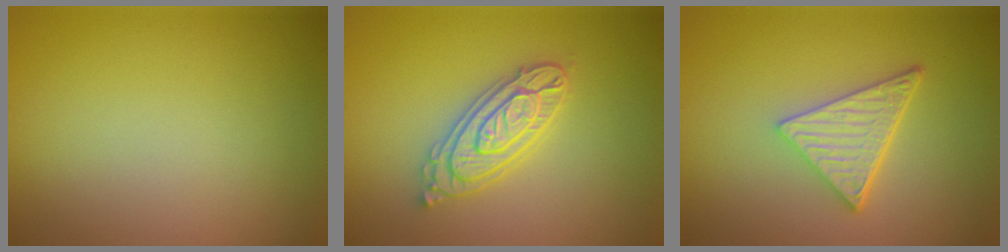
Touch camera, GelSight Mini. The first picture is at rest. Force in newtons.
{"total": 4.4, "press": 4.3, "slide": 0.8}
{"total": 4.7, "press": 3.3, "slide": 3.3}